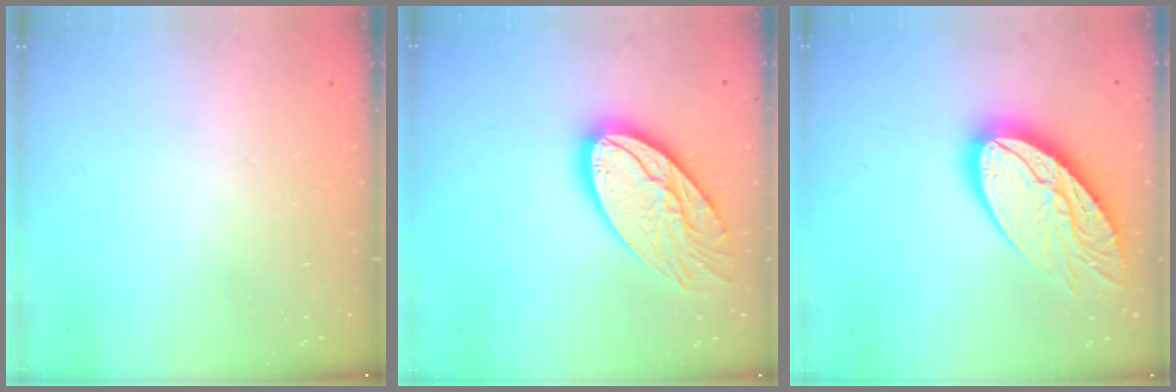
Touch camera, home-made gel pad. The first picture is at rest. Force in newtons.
{"total": 18.9, "press": 18.9, "slide": 1.4}
{"total": 22.0, "press": 21.9, "slide": 1.9}